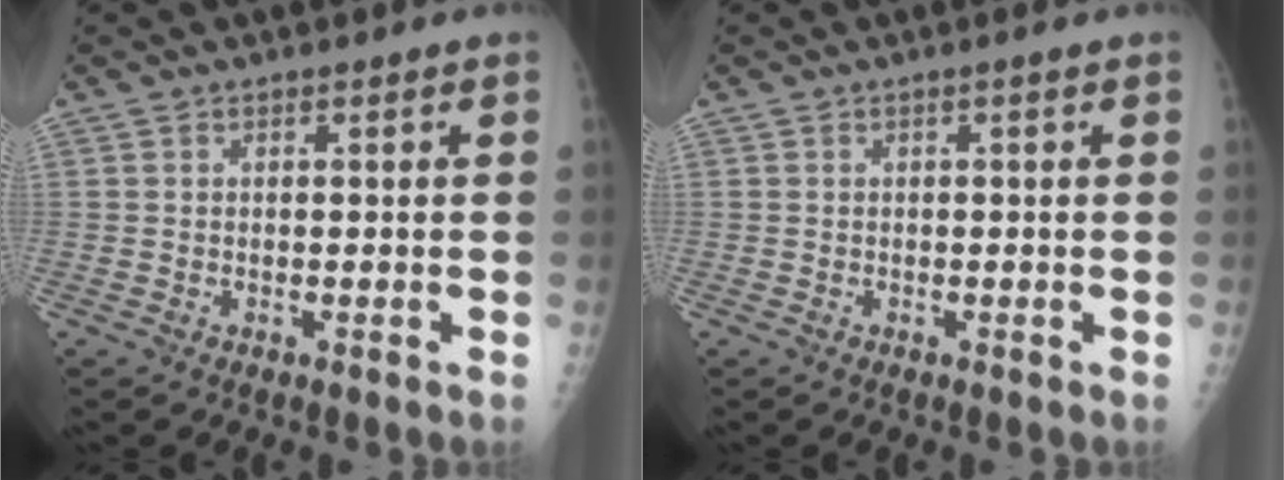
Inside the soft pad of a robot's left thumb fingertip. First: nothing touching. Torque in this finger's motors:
{"motor_torque": [0.04, -0.03, 0.01, 0.00, 0.00]}